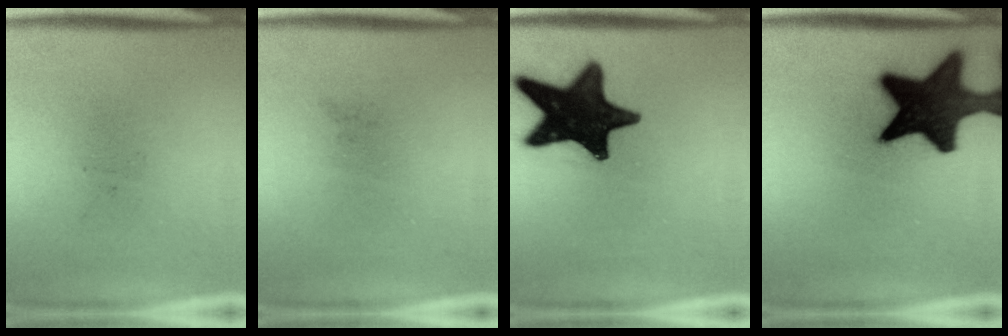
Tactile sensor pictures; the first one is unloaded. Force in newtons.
{"total": 0.0}
{"total": 17.8}
{"total": 18.5}